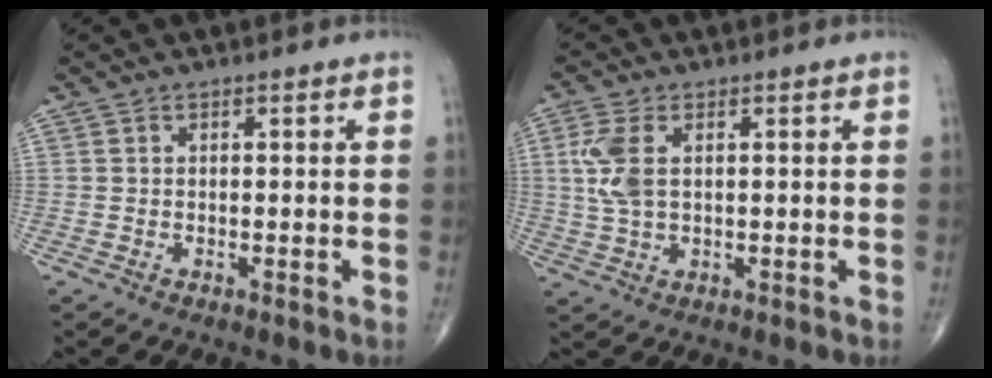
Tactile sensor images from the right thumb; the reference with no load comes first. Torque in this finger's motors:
{"motor_torque": [0.03, 0.66, 0.85, 0.23, 0.10]}